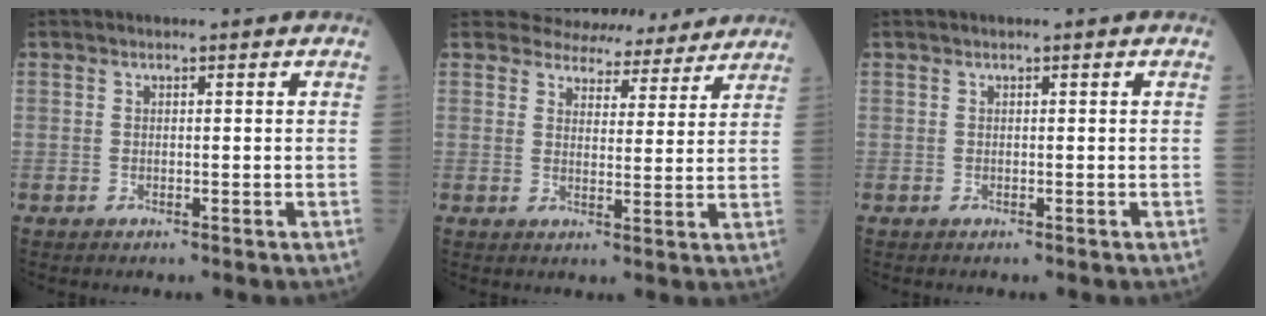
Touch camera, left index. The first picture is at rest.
{"total": 10.5, "force": [9.9, 3.3, 1.0], "torque": [0.005, 0.007, 0.114]}
{"total": 0.0}